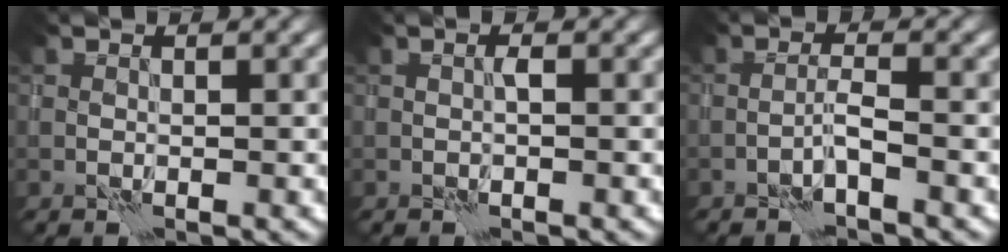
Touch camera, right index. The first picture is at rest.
{"total": 0.0}
{"total": 1.3, "force": [-0.9, -0.1, 1.0], "torque": [-0.014, 0.012, -0.022]}